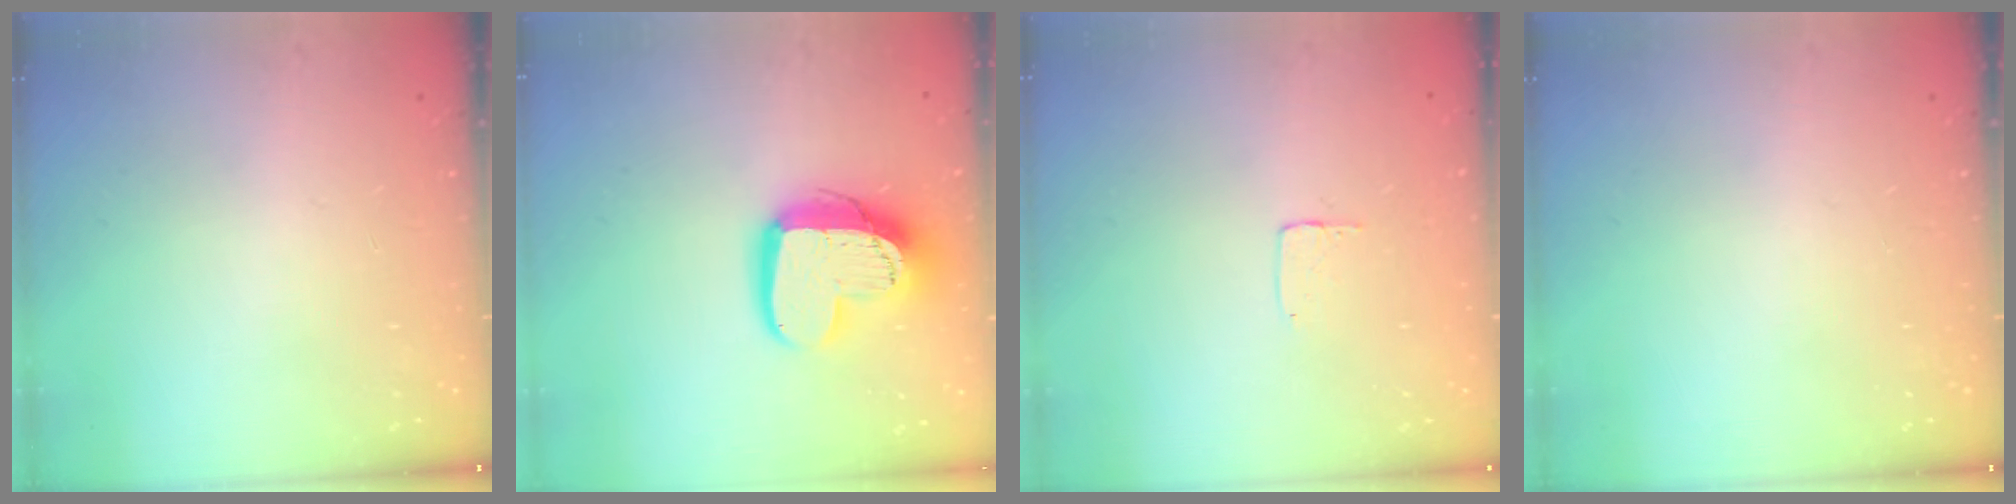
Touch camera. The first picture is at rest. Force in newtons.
{"total": 14.7, "press": 14.6, "slide": 1.2}
{"total": 3.5, "press": 3.5, "slide": 0.2}
{"total": 0.0}